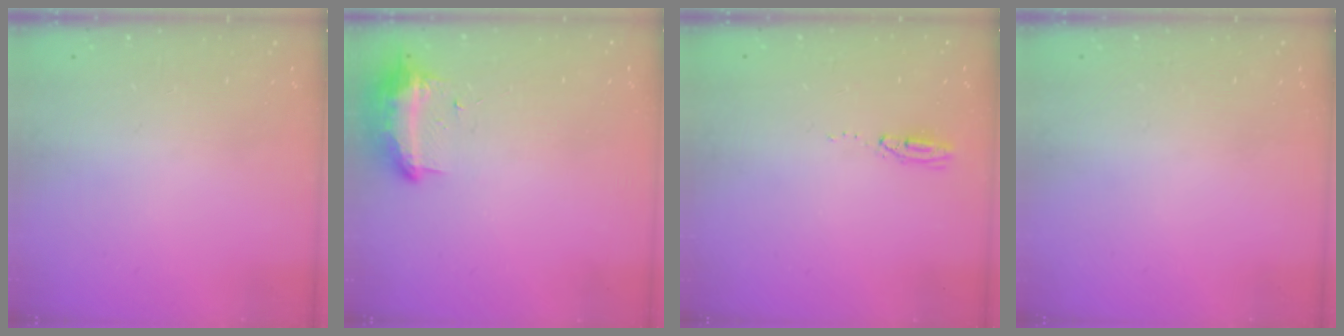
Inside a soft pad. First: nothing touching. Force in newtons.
{"total": 9.4, "press": 9.4, "slide": 0.6}
{"total": 4.0, "press": 3.8, "slide": 1.2}
{"total": 0.0}